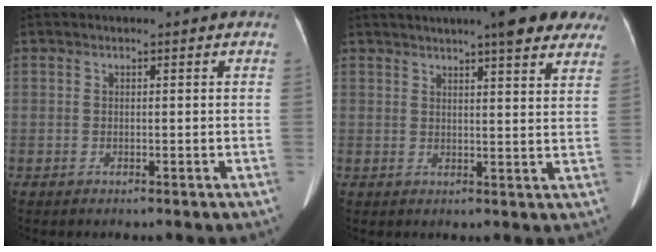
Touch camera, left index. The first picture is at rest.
{"total": 10.6, "force": [8.2, 1.5, 6.6], "torque": [-0.078, 0.011, 0.087]}